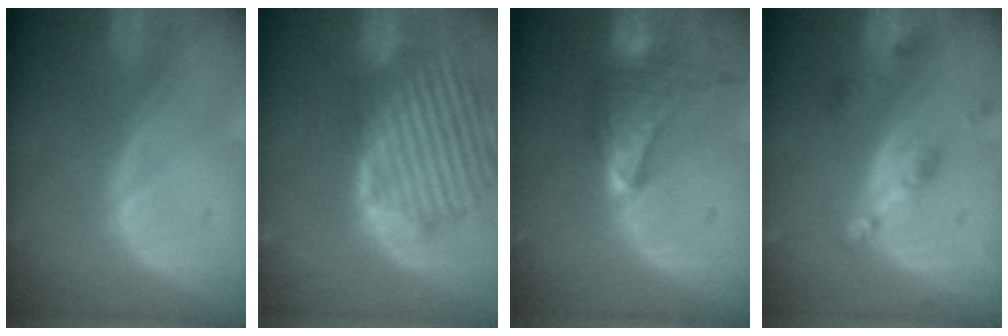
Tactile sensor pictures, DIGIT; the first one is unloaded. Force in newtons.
{"total": 13.7, "press": 11.8, "slide": 6.9}
{"total": 9.7, "press": 8.6, "slide": 4.4}
{"total": 4.8, "press": 4.8, "slide": 0.1}